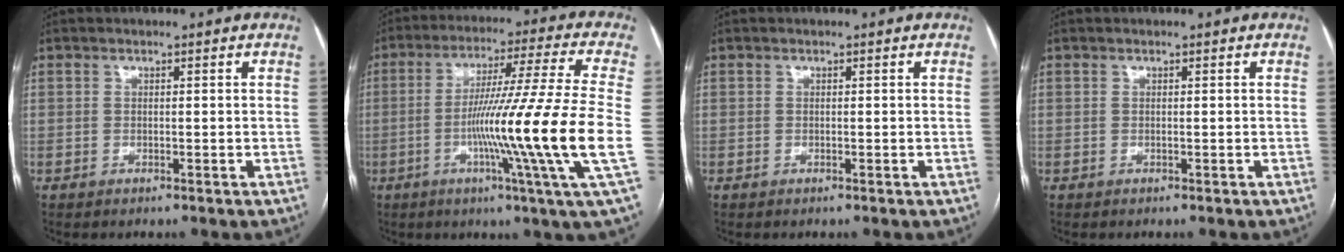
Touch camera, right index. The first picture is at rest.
{"total": 19.0, "force": [-3.9, -3.2, 18.3], "torque": [-0.299, -0.020, -0.080]}
{"total": 0.0}
{"total": 0.0}